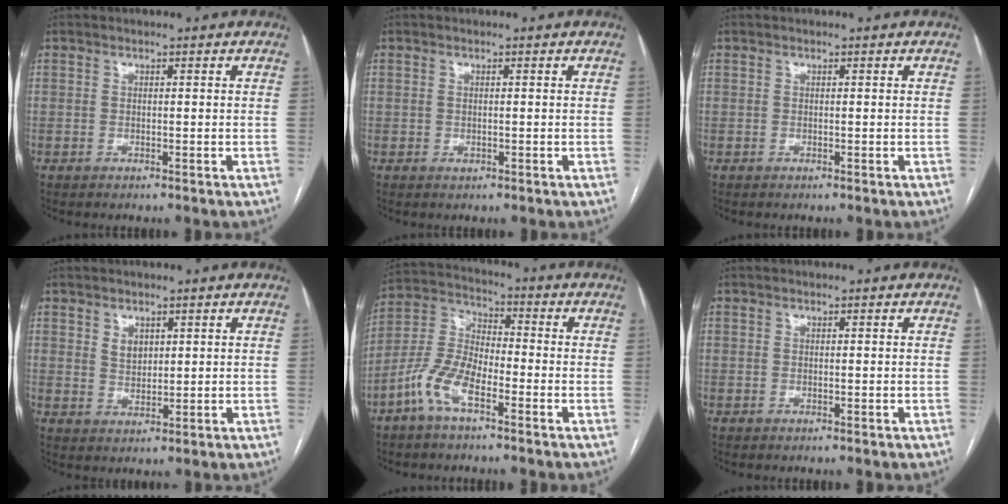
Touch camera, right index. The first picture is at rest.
{"total": 0.9, "force": [-0.2, 0.5, 0.7], "torque": [-0.018, -0.001, 0.000]}
{"total": 0.0}
{"total": 2.6, "force": [1.3, 1.7, 1.4], "torque": [-0.028, -0.002, 0.030]}
{"total": 7.4, "force": [-3.9, 2.6, 5.7], "torque": [-0.137, 0.012, -0.082]}
{"total": 0.0}